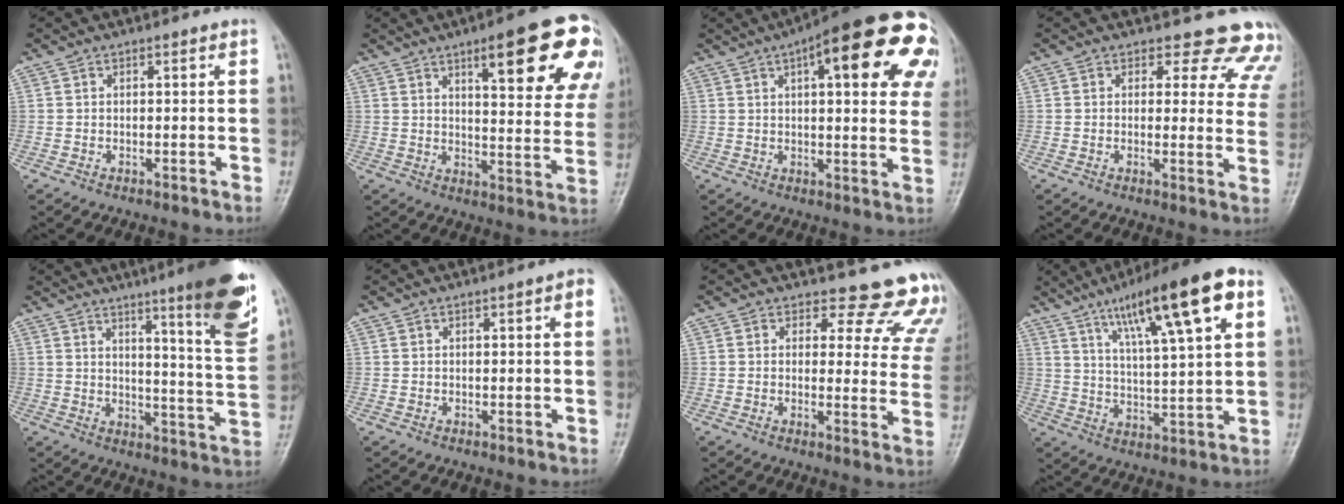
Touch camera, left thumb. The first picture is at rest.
{"total": 20.7, "force": [10.3, 5.5, 17.2], "torque": [-0.188, -0.031, 0.135]}
{"total": 25.4, "force": [9.9, 7.9, 22.0], "torque": [-0.241, 0.016, 0.125]}
{"total": 12.1, "force": [10.7, 5.3, 2.2], "torque": [0.029, -0.071, 0.084]}
{"total": 16.7, "force": [9.7, 1.4, 13.5], "torque": [-0.167, -0.057, 0.135]}
{"total": 2.5, "force": [0.8, 0.5, 2.3], "torque": [-0.027, 0.004, 0.007]}
{"total": 13.9, "force": [12.7, 5.0, 2.2], "torque": [0.028, -0.108, 0.111]}
{"total": 18.9, "force": [9.1, 3.6, 16.2], "torque": [-0.246, -0.011, 0.148]}